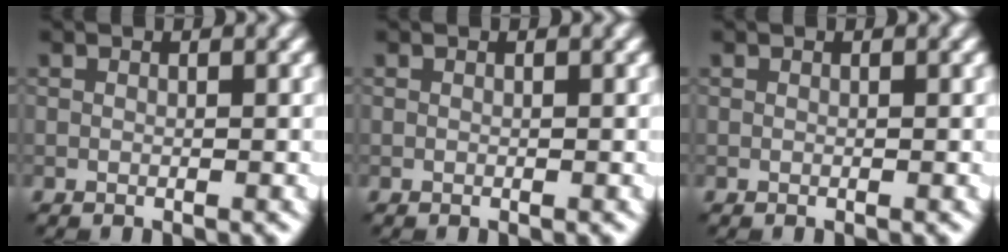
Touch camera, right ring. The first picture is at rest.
{"total": 0.0}
{"total": 0.0}